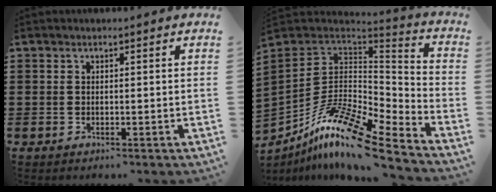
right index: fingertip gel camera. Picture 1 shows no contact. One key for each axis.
{"total": 14.3, "fx": -9.5, "fy": 4.0, "fz": 9.9, "tx": -0.197, "ty": 0.018, "tz": -0.182}